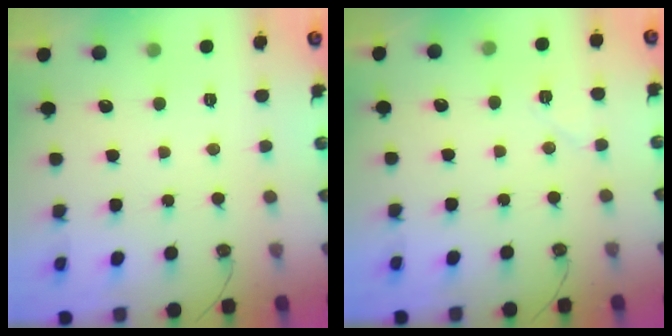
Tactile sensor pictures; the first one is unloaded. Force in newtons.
{"total": 5.6, "press": 4.9, "slide": 2.6}